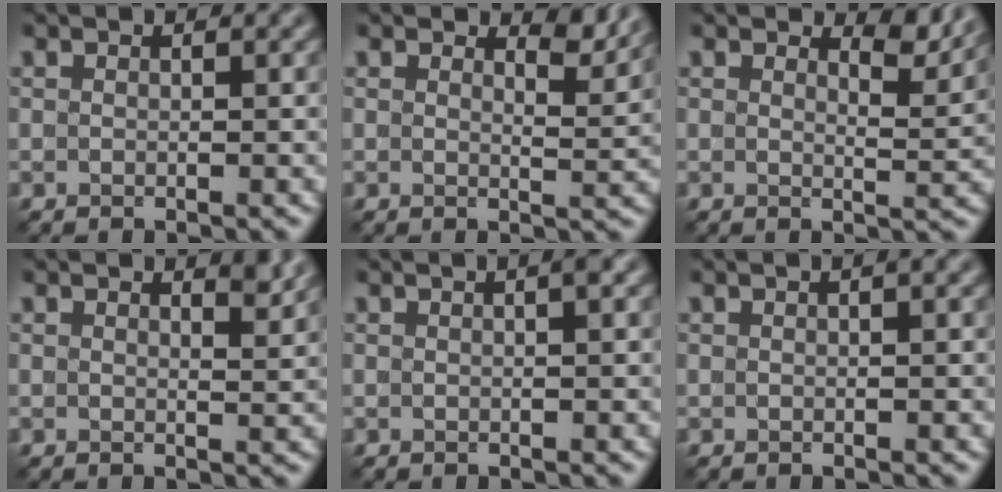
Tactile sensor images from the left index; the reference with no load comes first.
{"total": 2.4, "force": [2.0, 0.6, 1.1], "torque": [-0.016, -0.010, 0.027]}
{"total": 2.7, "force": [2.3, 0.7, 1.3], "torque": [-0.020, -0.010, 0.031]}
{"total": 1.5, "force": [1.2, 0.3, 0.7], "torque": [-0.005, 0.000, 0.017]}
{"total": 1.1, "force": [0.2, 0.2, 1.0], "torque": [-0.013, 0.009, 0.002]}
{"total": 0.6, "force": [0.1, 0.0, 0.6], "torque": [-0.009, 0.006, 0.003]}